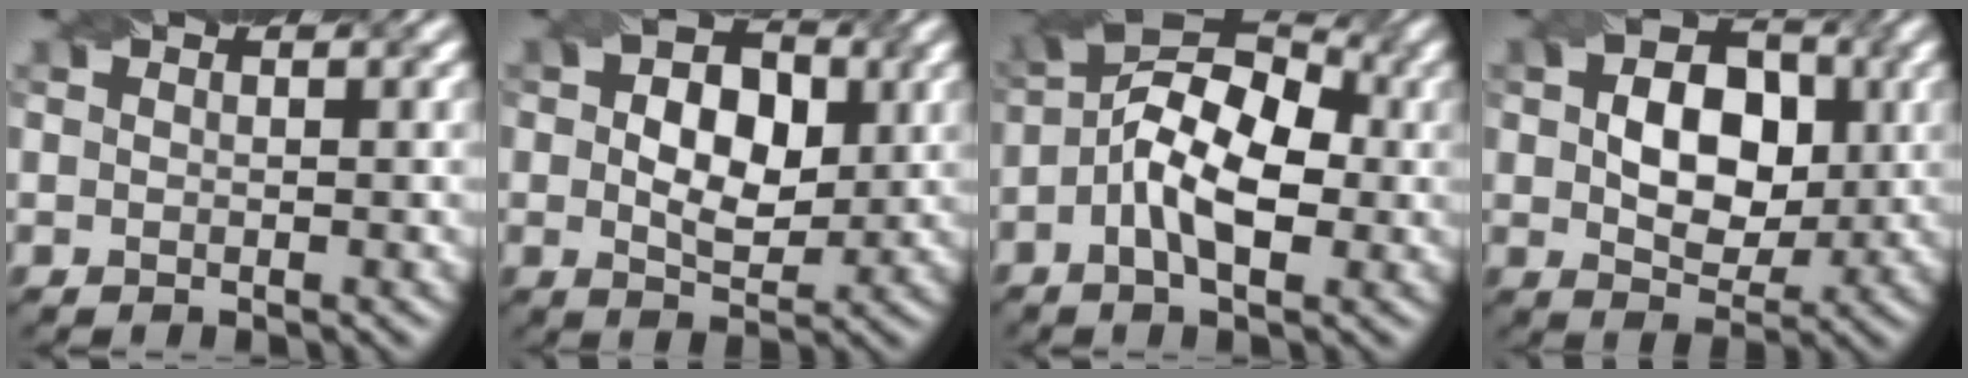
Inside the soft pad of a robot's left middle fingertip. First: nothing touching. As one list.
[{"total": 6.3, "force": [0.5, 4.1, 4.7], "torque": [-0.074, 0.002, 0.006]}, {"total": 8.6, "force": [-0.9, 4.3, 7.3], "torque": [-0.123, 0.024, -0.027]}, {"total": 7.4, "force": [0.6, 5.1, 5.4], "torque": [-0.089, 0.004, 0.006]}]